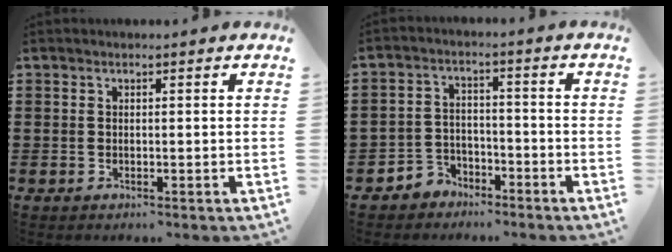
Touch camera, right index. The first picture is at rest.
{"total": 4.0, "force": [-3.4, 2.1, 0.2], "torque": [-0.021, 0.008, -0.072]}